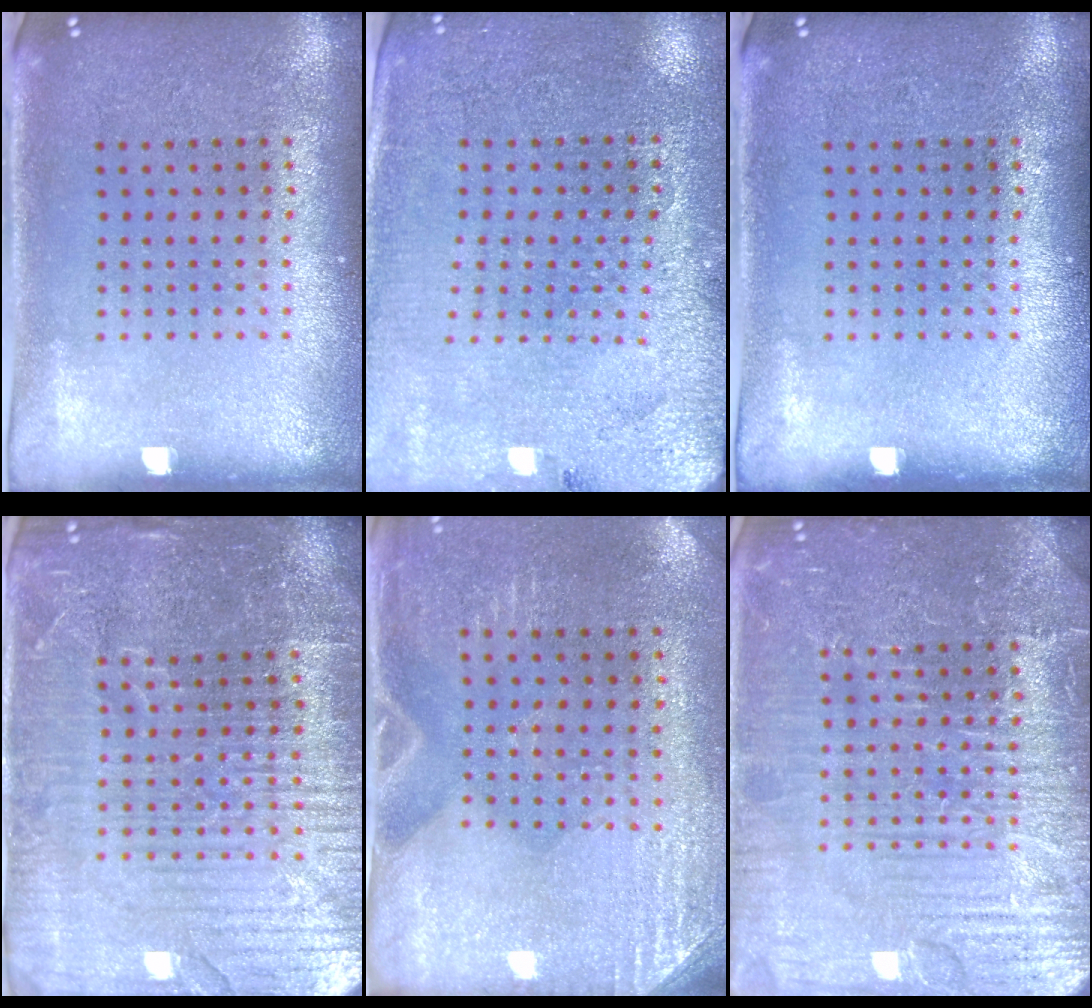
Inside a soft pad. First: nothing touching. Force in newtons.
{"total": 2.8, "press": 2.8, "slide": 0.5}
{"total": 0.0}
{"total": 5.2, "press": 4.8, "slide": 2.1}
{"total": 2.8, "press": 2.5, "slide": 1.3}
{"total": 7.6, "press": 7.6, "slide": 1.0}